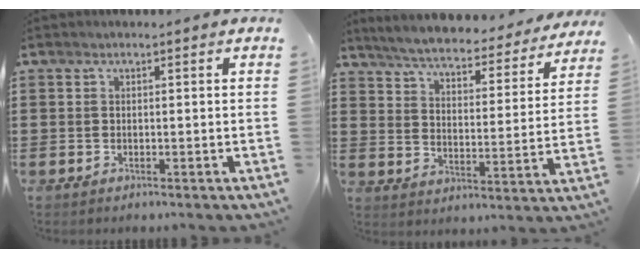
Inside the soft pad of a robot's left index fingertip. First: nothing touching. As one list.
[{"total": 5.2, "force": [5.0, 0.0, 1.4], "torque": [-0.053, -0.039, 0.082]}]